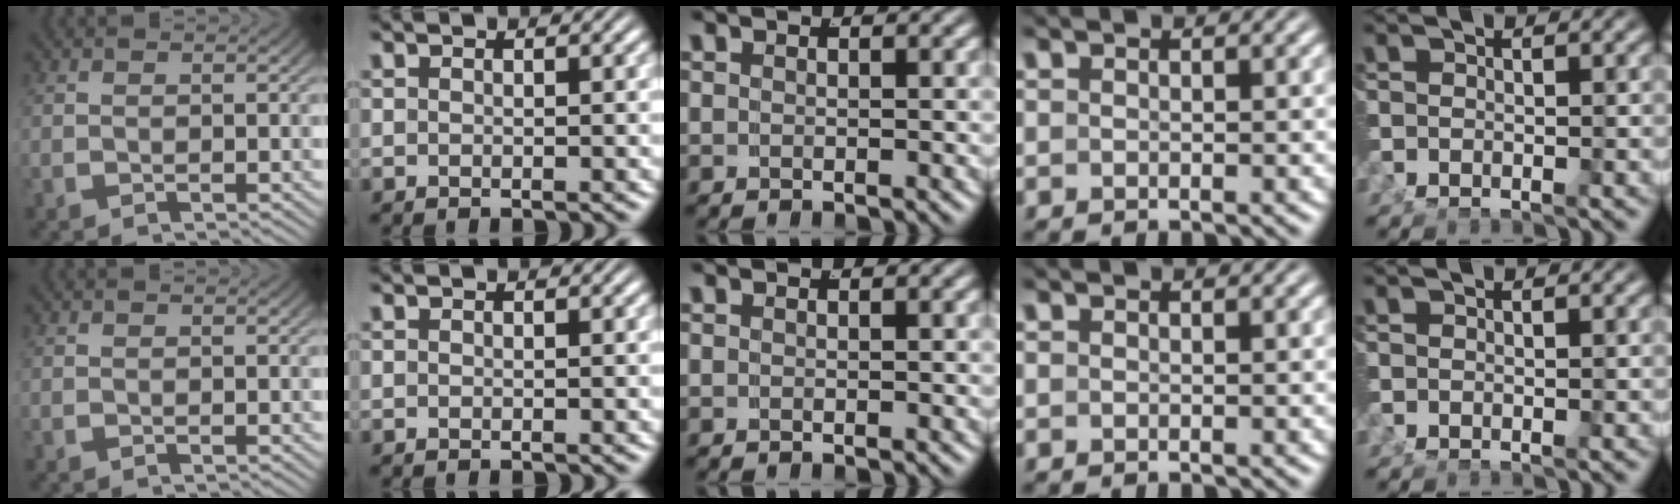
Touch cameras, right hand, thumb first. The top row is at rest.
{}